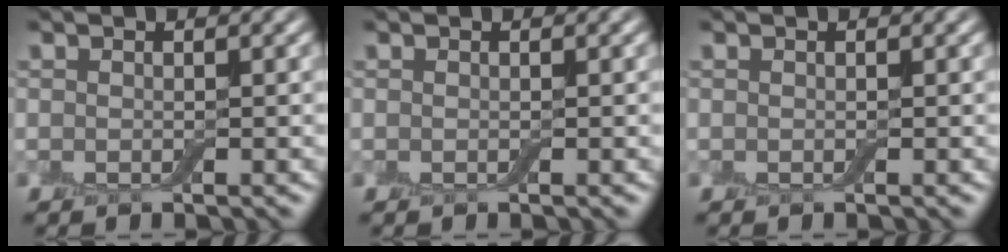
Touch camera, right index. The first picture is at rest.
{"total": 0.0}
{"total": 0.0}